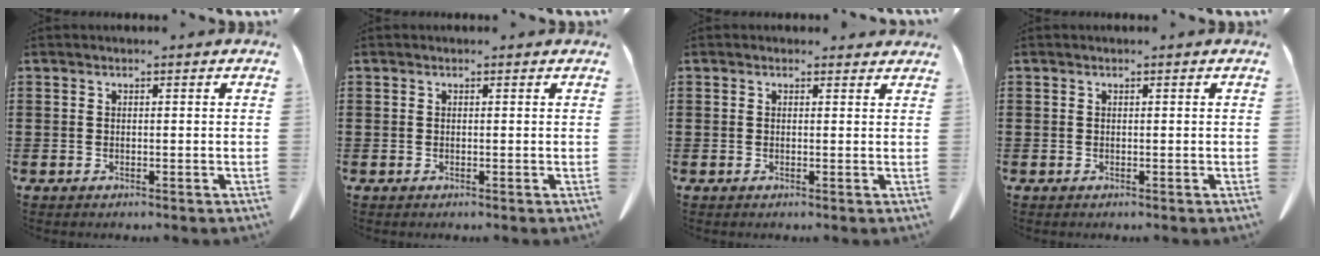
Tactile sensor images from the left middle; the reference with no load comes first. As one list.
[{"total": 0.0}, {"total": 0.8, "force": [0.6, 0.4, 0.2], "torque": [0.001, 0.002, 0.010]}, {"total": 0.0}]